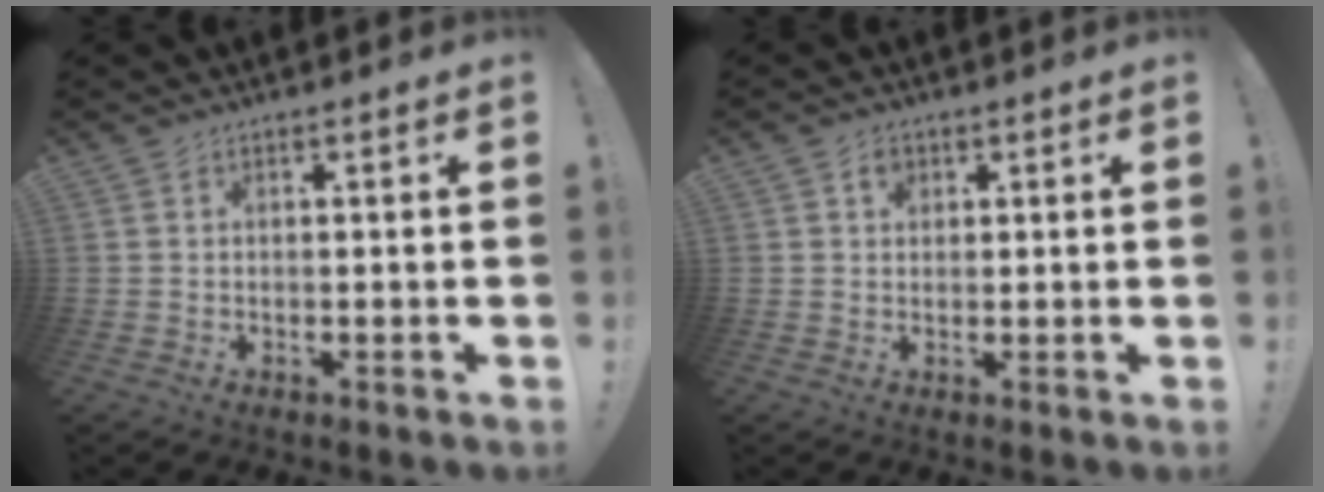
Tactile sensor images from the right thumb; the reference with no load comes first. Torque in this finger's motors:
{"motor_torque": [0.21, 0.49, 0.07, -0.09, 0.00]}